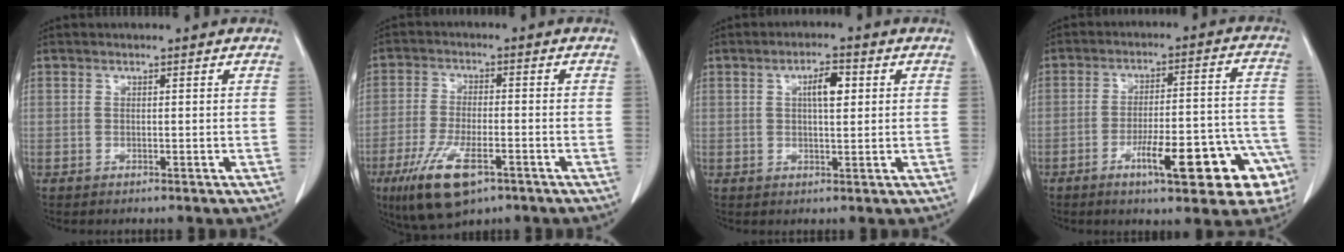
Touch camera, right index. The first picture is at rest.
{"total": 10.7, "force": [-5.9, 3.4, 8.3], "torque": [-0.162, -0.020, -0.097]}
{"total": 4.2, "force": [1.2, 1.2, 3.8], "torque": [-0.066, 0.006, 0.018]}
{"total": 15.8, "force": [-7.7, 3.4, 13.4], "torque": [-0.114, 0.039, -0.093]}